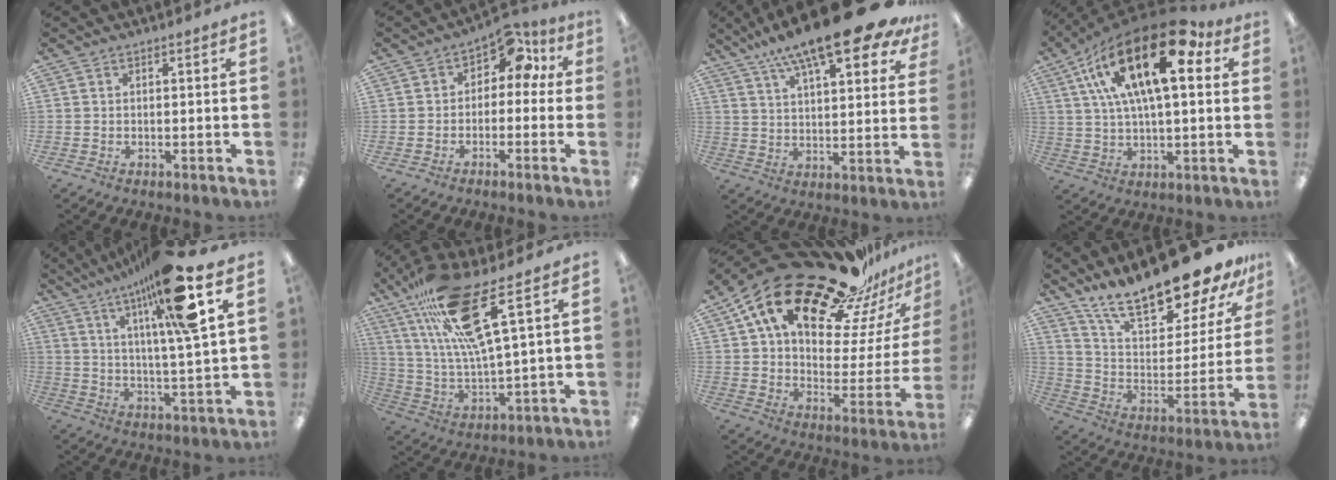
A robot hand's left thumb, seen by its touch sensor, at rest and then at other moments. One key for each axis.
{"total": 7.5, "fx": 2.3, "fy": 5.1, "fz": 5.0, "tx": -0.065, "ty": -0.006, "tz": 0.036}
{"total": 18.9, "fx": 13.1, "fy": 4.9, "fz": 12.7, "tx": -0.204, "ty": -0.076, "tz": 0.215}
{"total": 23.7, "fx": 10.5, "fy": 9.2, "fz": 19.1, "tx": -0.354, "ty": -0.034, "tz": 0.165}
{"total": 18.2, "fx": 11.0, "fy": 1.9, "fz": 14.4, "tx": -0.235, "ty": -0.049, "tz": 0.158}
{"total": 20.0, "fx": 11.3, "fy": 4.5, "fz": 15.9, "tx": -0.309, "ty": -0.042, "tz": 0.184}
{"total": 26.9, "fx": 20.9, "fy": 10.5, "fz": 13.2, "tx": -0.211, "ty": -0.151, "tz": 0.361}
{"total": 23.1, "fx": 18.7, "fy": 6.5, "fz": 11.8, "tx": -0.194, "ty": -0.133, "tz": 0.317}